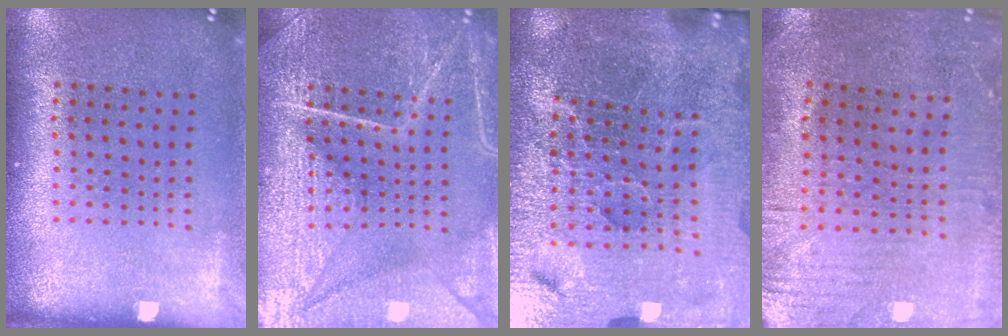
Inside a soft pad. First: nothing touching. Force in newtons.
{"total": 7.2, "press": 7.1, "slide": 0.8}
{"total": 6.6, "press": 5.8, "slide": 3.1}
{"total": 0.9, "press": 0.7, "slide": 0.6}